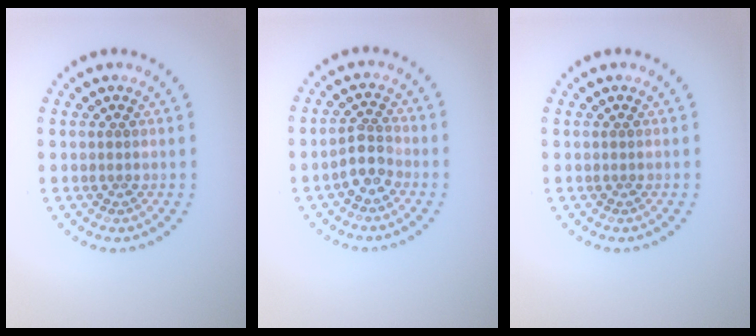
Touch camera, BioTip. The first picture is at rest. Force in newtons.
{"total": 2.5, "press": 2.1, "slide": 1.3}
{"total": 0.0}